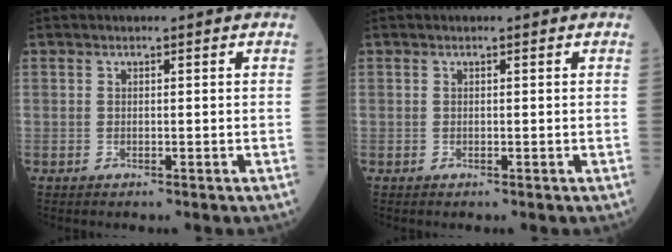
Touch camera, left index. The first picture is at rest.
{"total": 0.0}